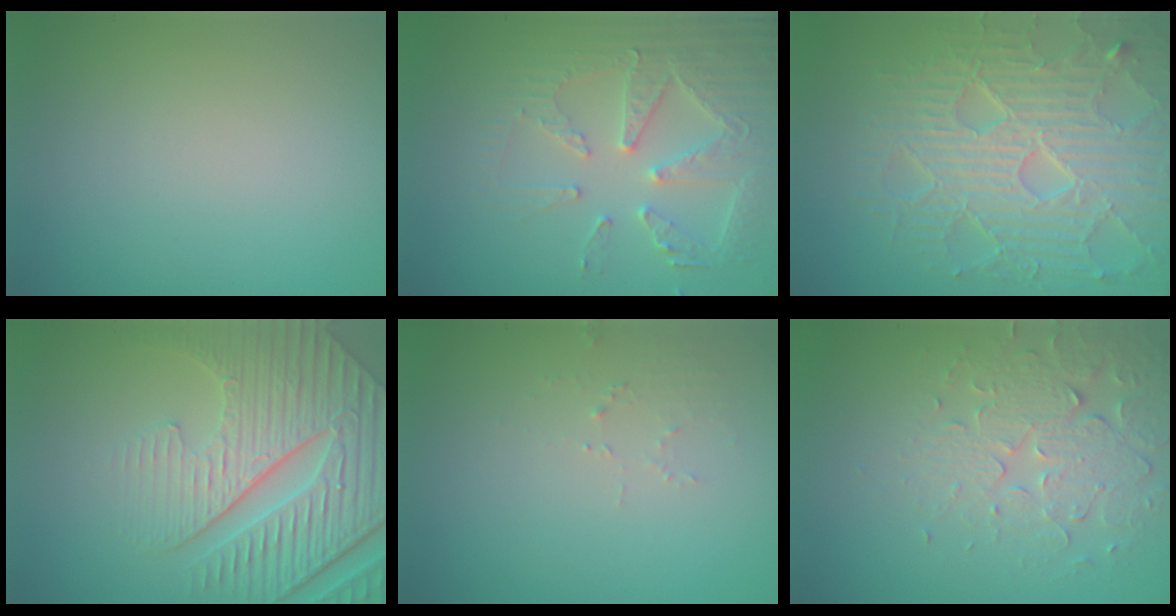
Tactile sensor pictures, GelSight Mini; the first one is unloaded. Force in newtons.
{"total": 4.5, "press": 4.5, "slide": 0.3}
{"total": 9.0, "press": 6.3, "slide": 6.5}
{"total": 8.3, "press": 6.2, "slide": 5.5}
{"total": 1.1, "press": 1.1, "slide": 0.1}
{"total": 4.0, "press": 3.7, "slide": 1.4}